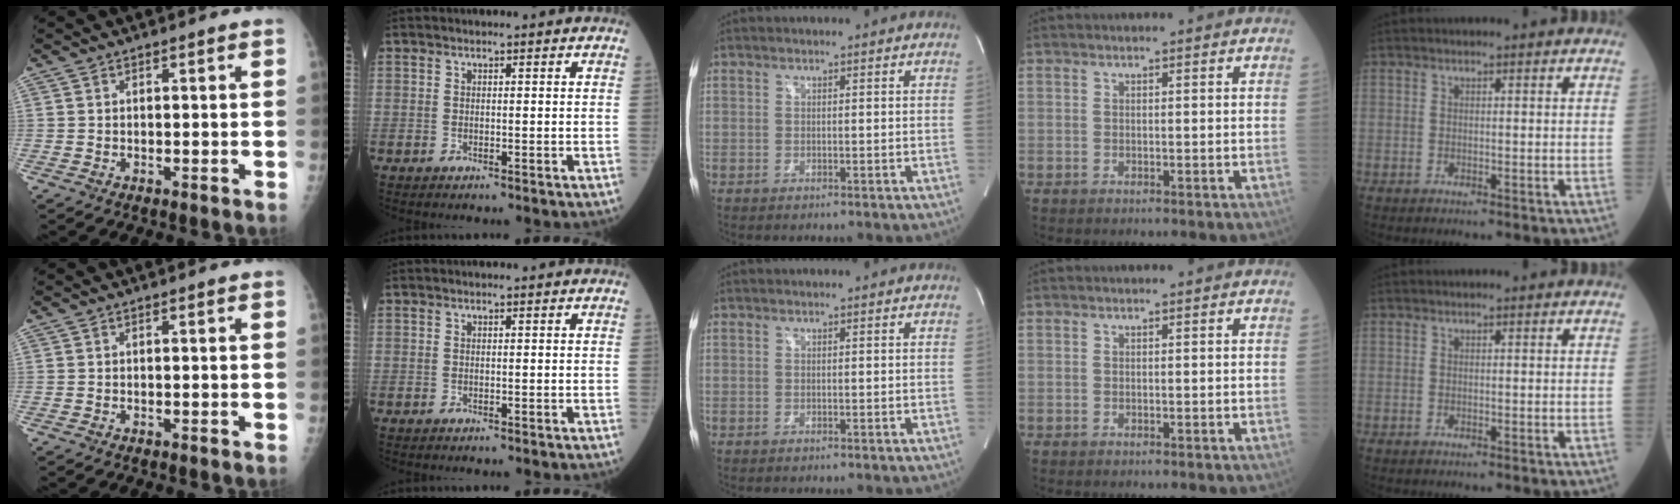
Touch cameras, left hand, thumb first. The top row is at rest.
{}